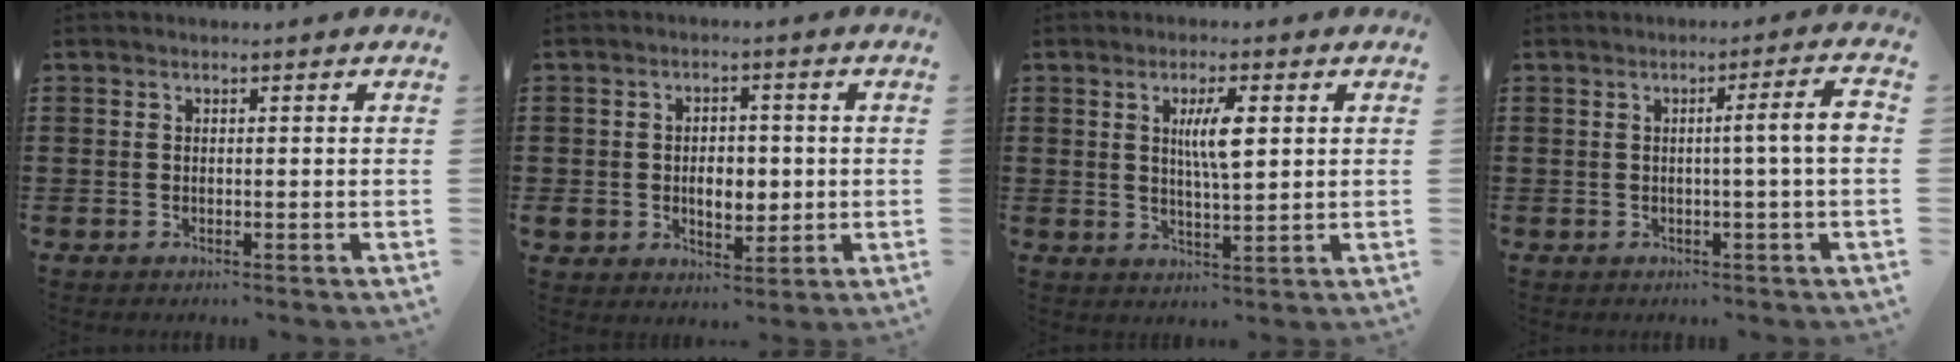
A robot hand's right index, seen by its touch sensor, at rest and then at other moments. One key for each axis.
{"total": 5.4, "fx": -0.4, "fy": 4.2, "fz": 3.4, "tx": -0.058, "ty": 0.006, "tz": -0.013}
{"total": 5.6, "fx": 1.4, "fy": 1.3, "fz": 5.2, "tx": -0.106, "ty": 0.006, "tz": 0.021}
{"total": 5.2, "fx": 0.1, "fy": -0.2, "fz": 5.2, "tx": -0.087, "ty": -0.010, "tz": -0.003}